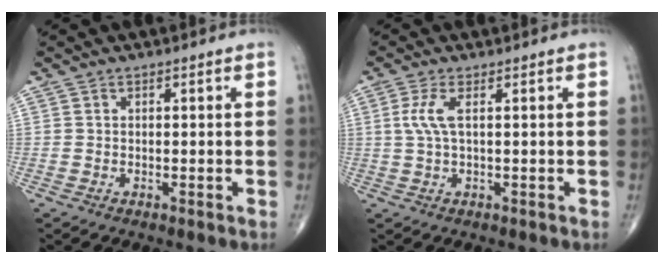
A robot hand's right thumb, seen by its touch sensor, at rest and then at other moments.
{"total": 3.8, "force": [0.6, 1.0, 3.6], "torque": [-0.103, 0.007, 0.014]}